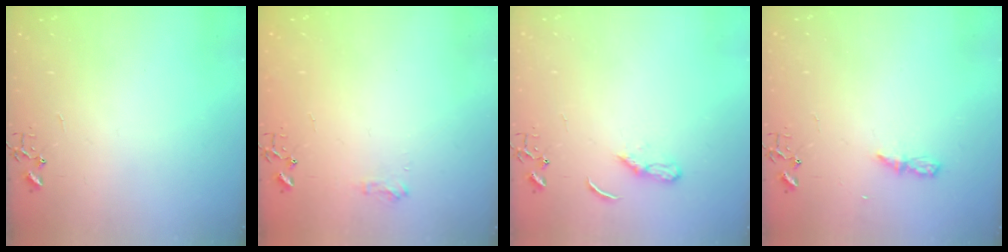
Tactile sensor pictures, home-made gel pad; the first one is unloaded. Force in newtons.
{"total": 7.5, "press": 7.4, "slide": 0.8}
{"total": 5.3, "press": 5.2, "slide": 0.7}
{"total": 4.9, "press": 4.9, "slide": 0.6}